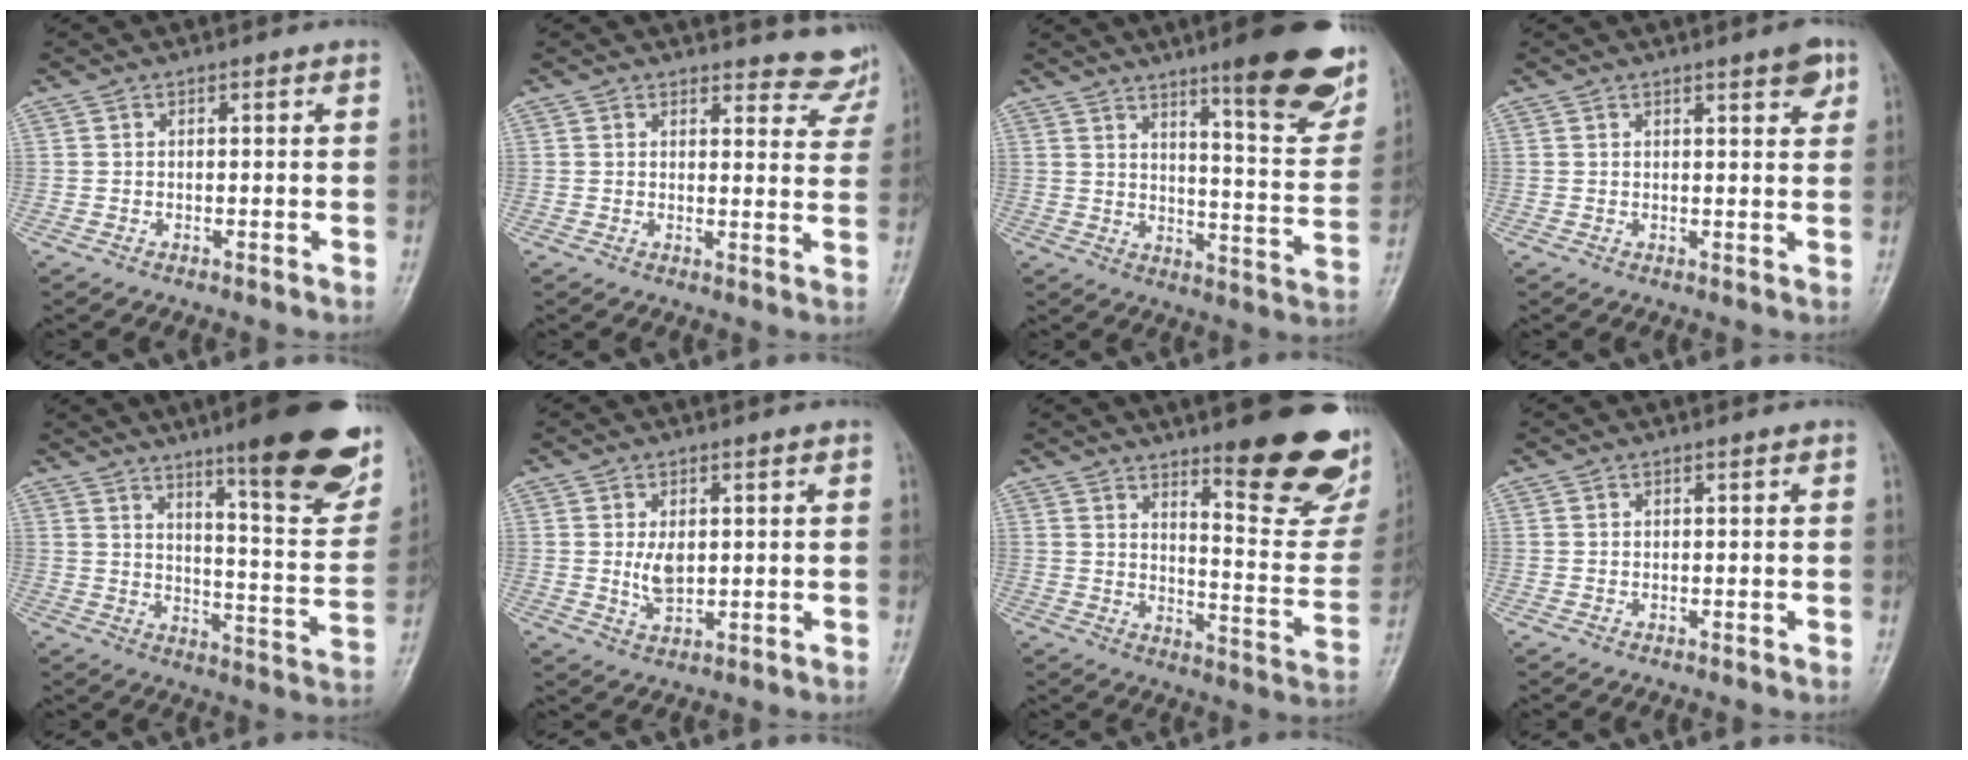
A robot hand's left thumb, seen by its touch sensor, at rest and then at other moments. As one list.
[{"total": 7.5, "force": [7.2, 2.2, 0.2], "torque": [0.035, -0.055, 0.060]}, {"total": 18.3, "force": [11.7, 3.5, 13.7], "torque": [-0.138, -0.070, 0.162]}, {"total": 3.5, "force": [2.2, 0.9, 2.7], "torque": [-0.027, -0.010, 0.025]}, {"total": 21.2, "force": [13.5, 3.9, 15.9], "torque": [-0.182, -0.073, 0.194]}, {"total": 4.3, "force": [0.7, 2.4, 3.4], "torque": [-0.055, -0.011, 0.019]}, {"total": 20.0, "force": [13.0, 5.1, 14.3], "torque": [-0.142, -0.101, 0.181]}, {"total": 0.0}]